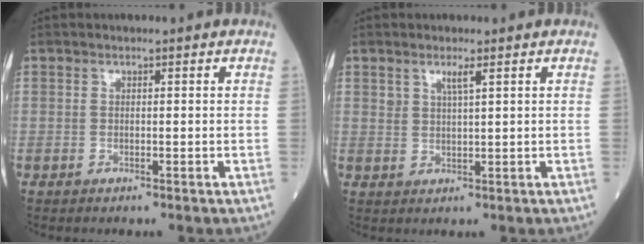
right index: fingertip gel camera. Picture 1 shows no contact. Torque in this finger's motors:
{"motor_torque": [-0.04, 0.04, 0.00, 0.01]}